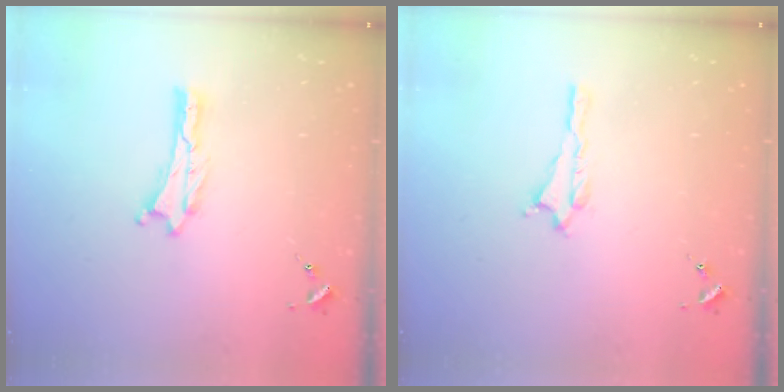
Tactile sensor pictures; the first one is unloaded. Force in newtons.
{"total": 0.6, "press": 0.6, "slide": 0.2}